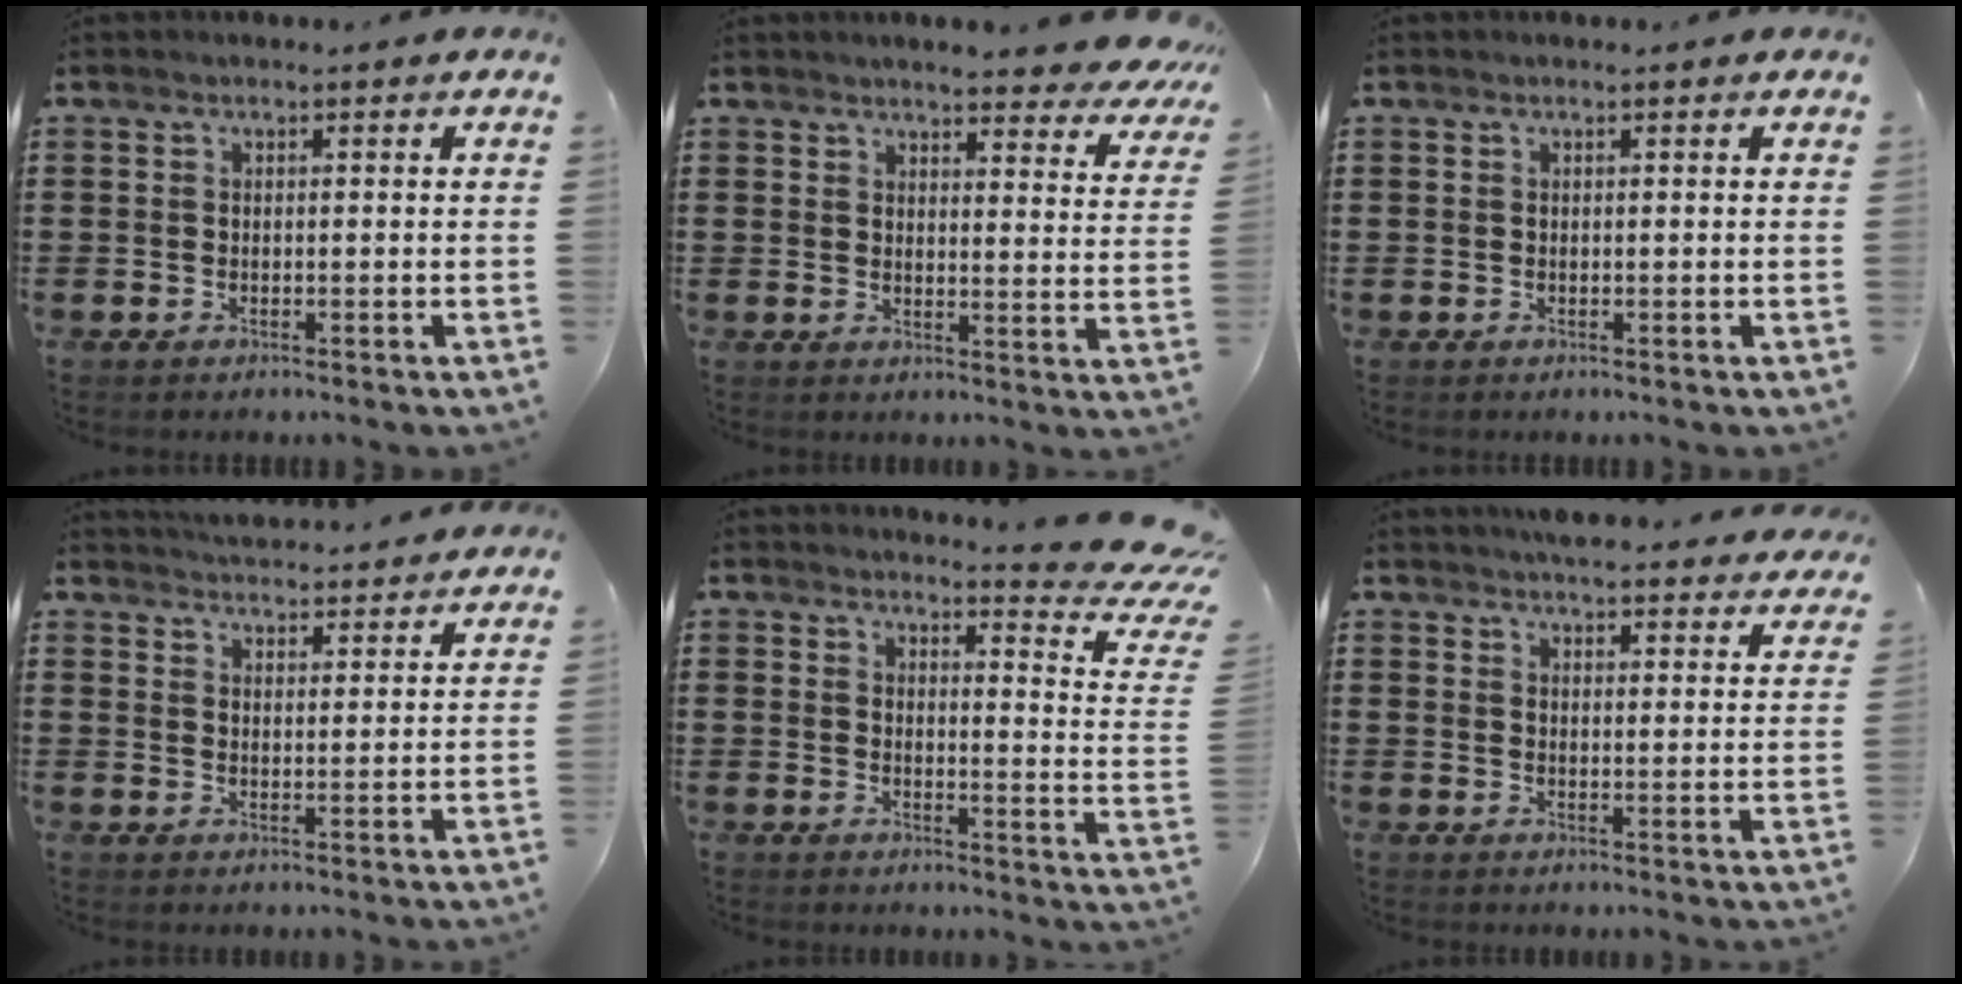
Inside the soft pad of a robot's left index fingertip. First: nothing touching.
{"total": 4.6, "force": [4.4, -0.2, 1.4], "torque": [-0.037, -0.022, 0.075]}
{"total": 0.0}
{"total": 4.0, "force": [4.0, -0.2, 0.1], "torque": [-0.017, -0.026, 0.069]}
{"total": 5.8, "force": [5.0, 0.0, 3.0], "torque": [-0.048, -0.042, 0.080]}
{"total": 4.5, "force": [4.5, -0.2, 0.5], "torque": [-0.021, -0.026, 0.080]}